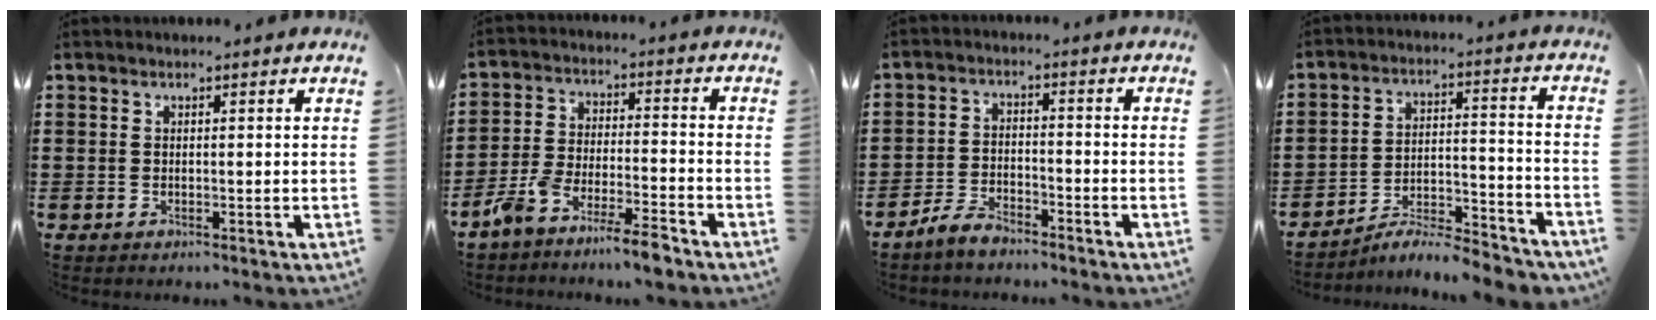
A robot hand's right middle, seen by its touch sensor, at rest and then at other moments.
{"total": 7.0, "force": [-6.3, 0.2, 3.1], "torque": [-0.075, -0.006, -0.125]}
{"total": 3.9, "force": [-3.7, 0.8, 1.1], "torque": [-0.034, 0.007, -0.078]}
{"total": 6.0, "force": [-5.8, 0.4, 1.7], "torque": [-0.024, 0.000, -0.111]}